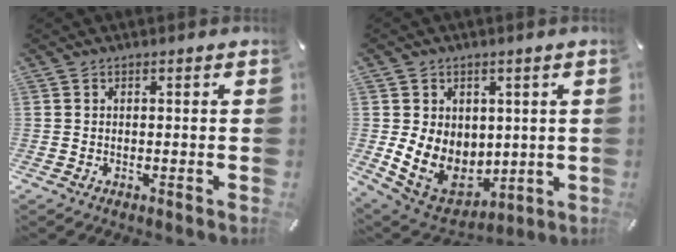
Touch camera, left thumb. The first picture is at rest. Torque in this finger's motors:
{"motor_torque": [2.18, 2.17, 0.25, -0.07, 0.50]}